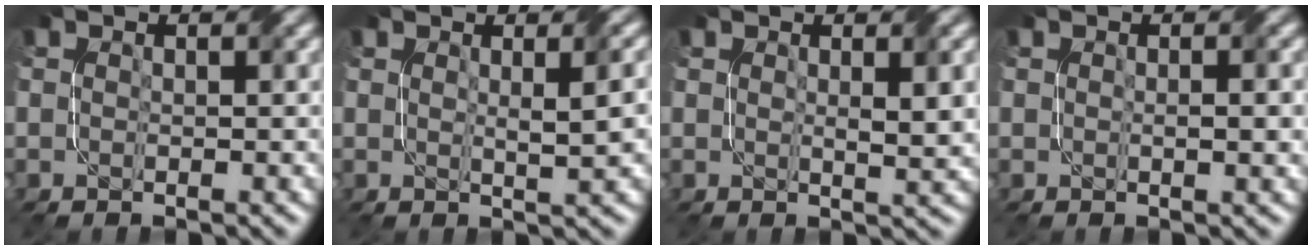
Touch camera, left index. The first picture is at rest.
{"total": 2.6, "force": [0.8, 0.6, 2.4], "torque": [-0.029, 0.002, 0.014]}
{"total": 2.7, "force": [0.8, 0.7, 2.5], "torque": [-0.038, -0.001, 0.018]}
{"total": 1.3, "force": [0.1, 0.3, 1.3], "torque": [-0.020, 0.000, 0.004]}